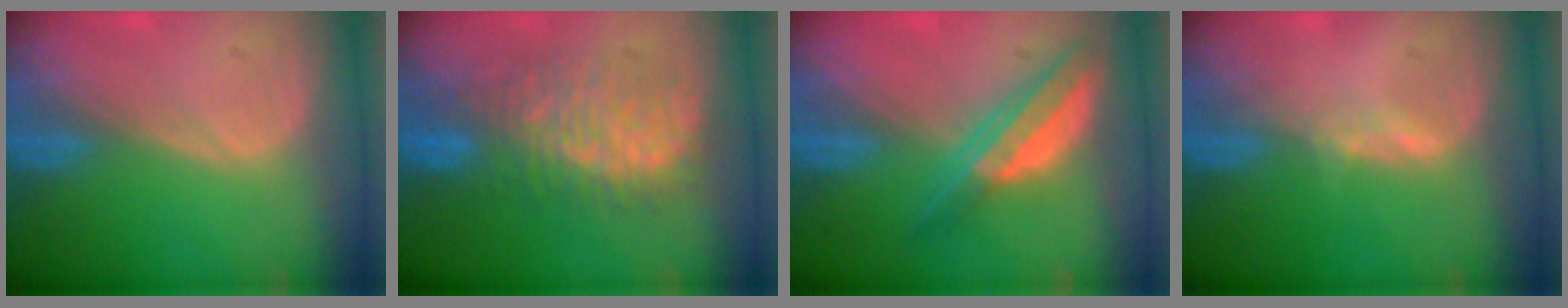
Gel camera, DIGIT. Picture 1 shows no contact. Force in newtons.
{"total": 9.1, "press": 9.1, "slide": 0.6}
{"total": 6.7, "press": 5.7, "slide": 3.6}
{"total": 1.1, "press": 1.1, "slide": 0.3}